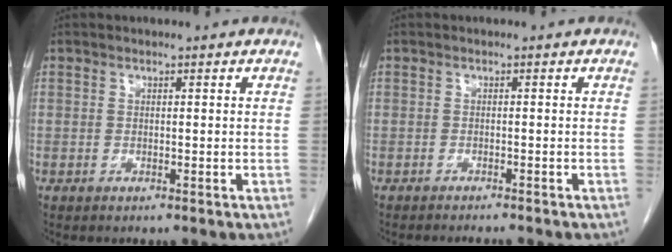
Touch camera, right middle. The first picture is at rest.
{"total": 4.4, "force": [-4.1, 0.4, 1.7], "torque": [-0.015, -0.006, -0.053]}